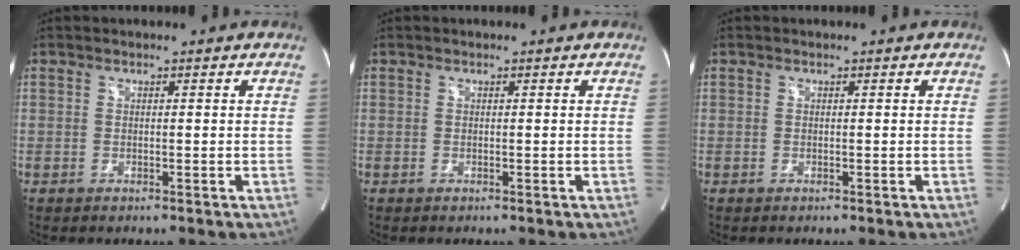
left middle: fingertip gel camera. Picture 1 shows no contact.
{"total": 0.0}
{"total": 0.0}